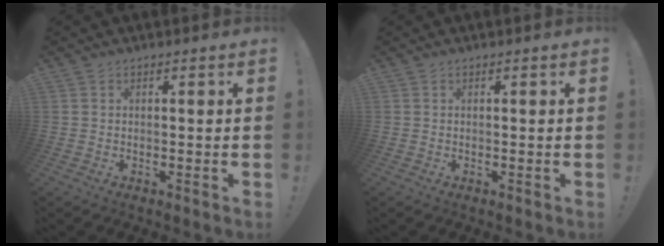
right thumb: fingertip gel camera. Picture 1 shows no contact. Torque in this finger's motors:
{"motor_torque": [0.10, 0.17, 0.00, 0.09, 0.00]}